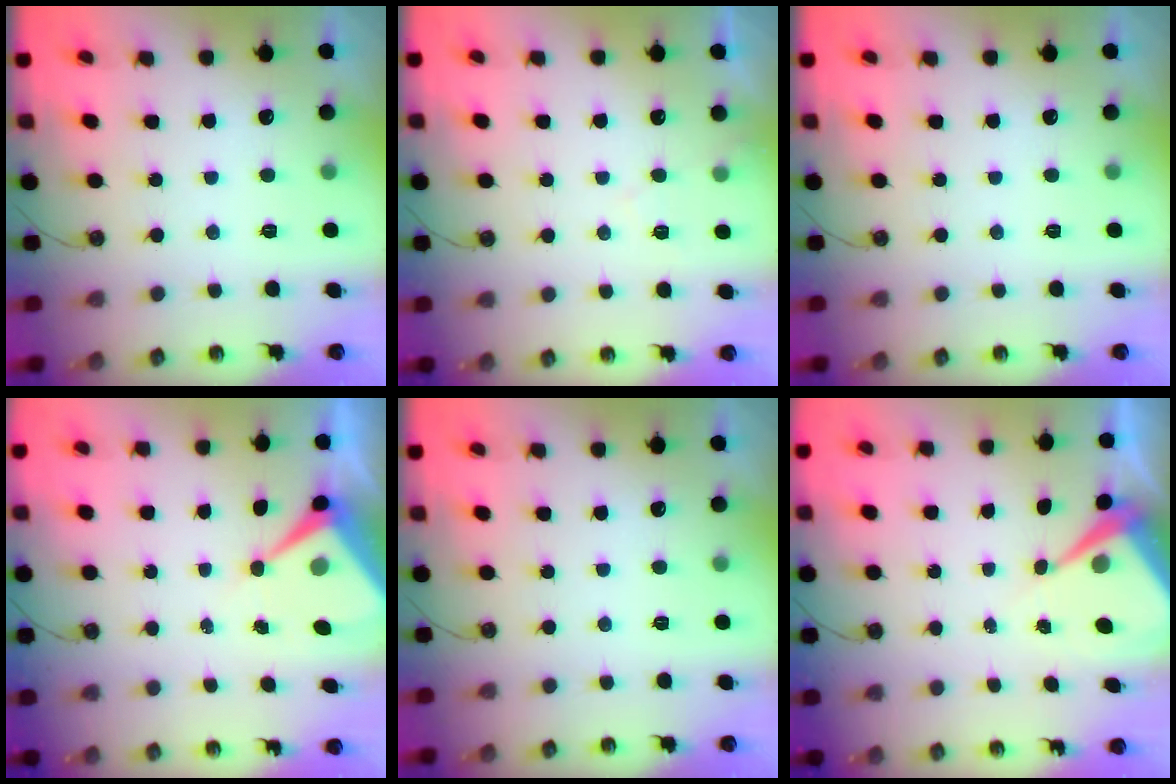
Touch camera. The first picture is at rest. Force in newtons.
{"total": 5.7, "press": 5.6, "slide": 0.9}
{"total": 0.0}
{"total": 7.3, "press": 7.3, "slide": 0.7}
{"total": 0.0}
{"total": 6.3, "press": 6.3, "slide": 0.4}